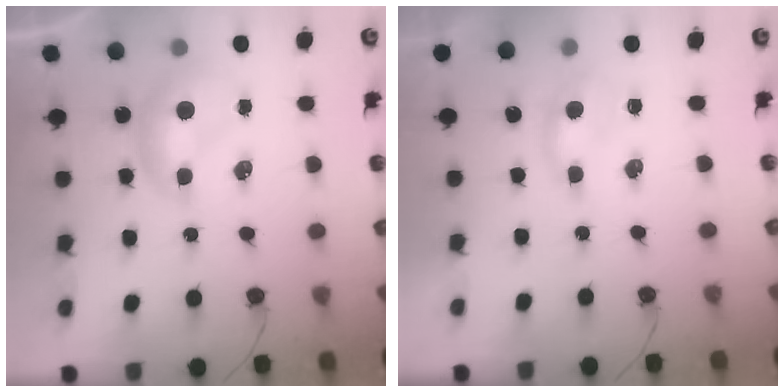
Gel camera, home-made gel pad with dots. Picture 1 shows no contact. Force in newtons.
{"total": 1.0, "press": 0.9, "slide": 0.5}